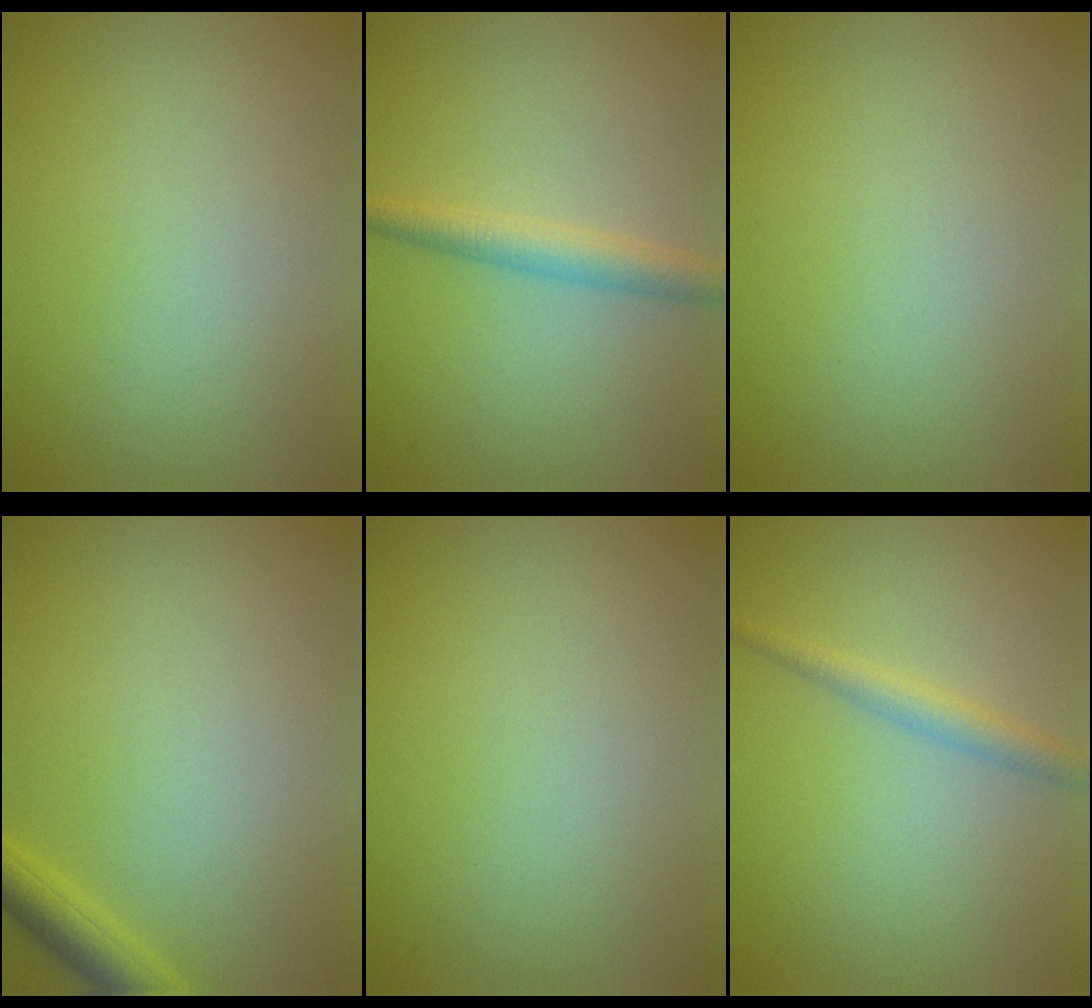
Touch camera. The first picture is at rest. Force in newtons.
{"total": 2.7, "press": 2.7, "slide": 0.0}
{"total": 0.0}
{"total": 2.4, "press": 2.4, "slide": 0.2}
{"total": 0.0}
{"total": 1.9, "press": 1.9, "slide": 0.1}